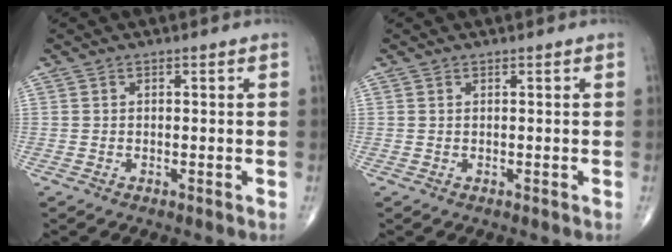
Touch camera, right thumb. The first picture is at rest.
{"total": 0.0}